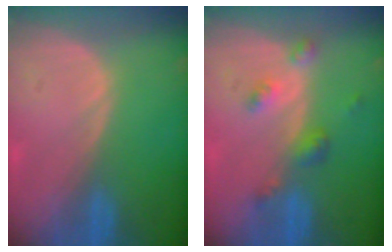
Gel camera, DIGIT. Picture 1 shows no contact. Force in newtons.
{"total": 4.5, "press": 4.0, "slide": 2.0}